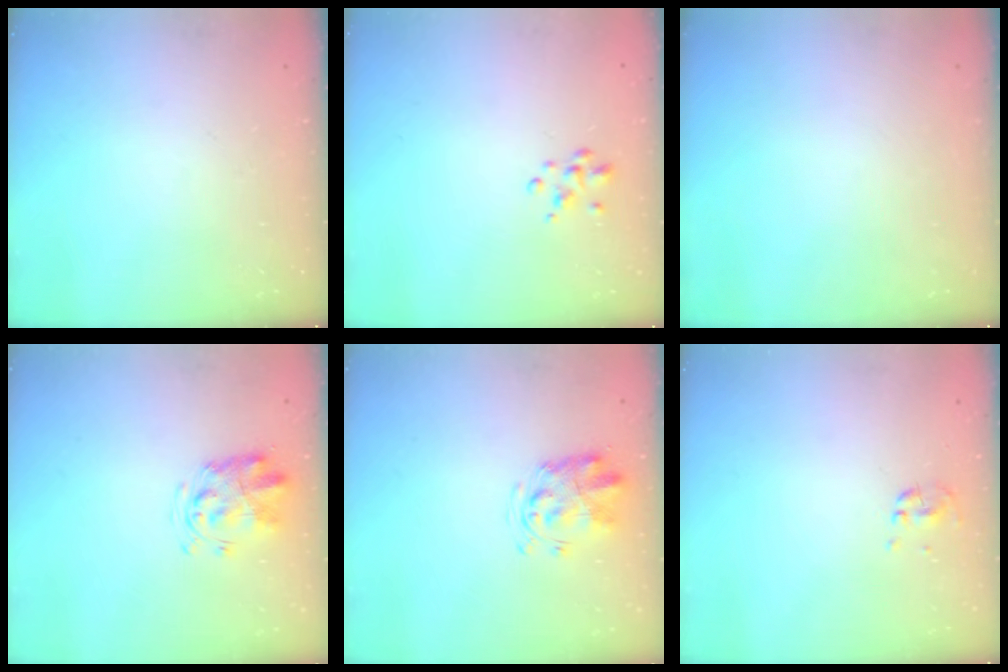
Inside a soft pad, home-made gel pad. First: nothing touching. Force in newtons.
{"total": 2.5, "press": 2.5, "slide": 0.4}
{"total": 0.0}
{"total": 3.0, "press": 3.0, "slide": 0.6}
{"total": 3.0, "press": 3.0, "slide": 0.6}
{"total": 1.1, "press": 1.0, "slide": 0.5}